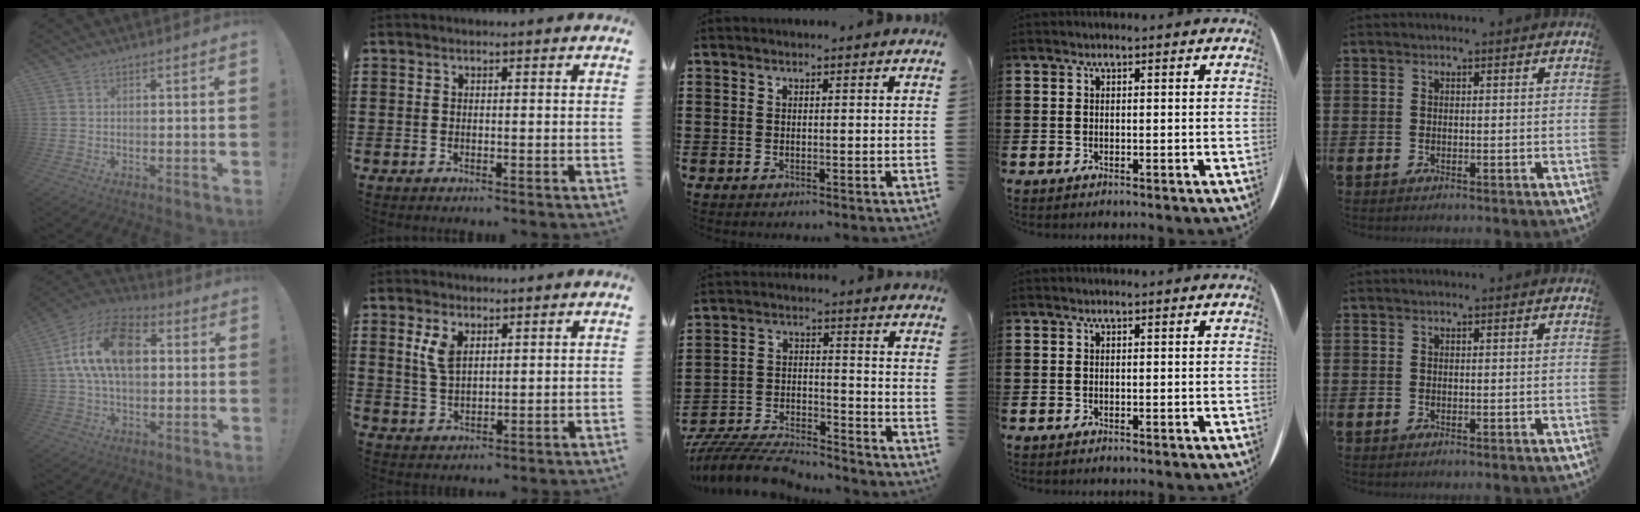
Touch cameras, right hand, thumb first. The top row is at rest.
{"thumb": {"total": 18.0, "force": [3.7, 11.1, 13.7], "torque": [-0.239, 0.009, 0.065]}, "index": {"total": 4.2, "force": [2.0, 2.2, 3.1], "torque": [-0.069, 0.006, 0.035]}, "middle": {"total": 8.6, "force": [-8.3, 1.0, 1.9], "torque": [-0.035, 0.017, -0.161]}}